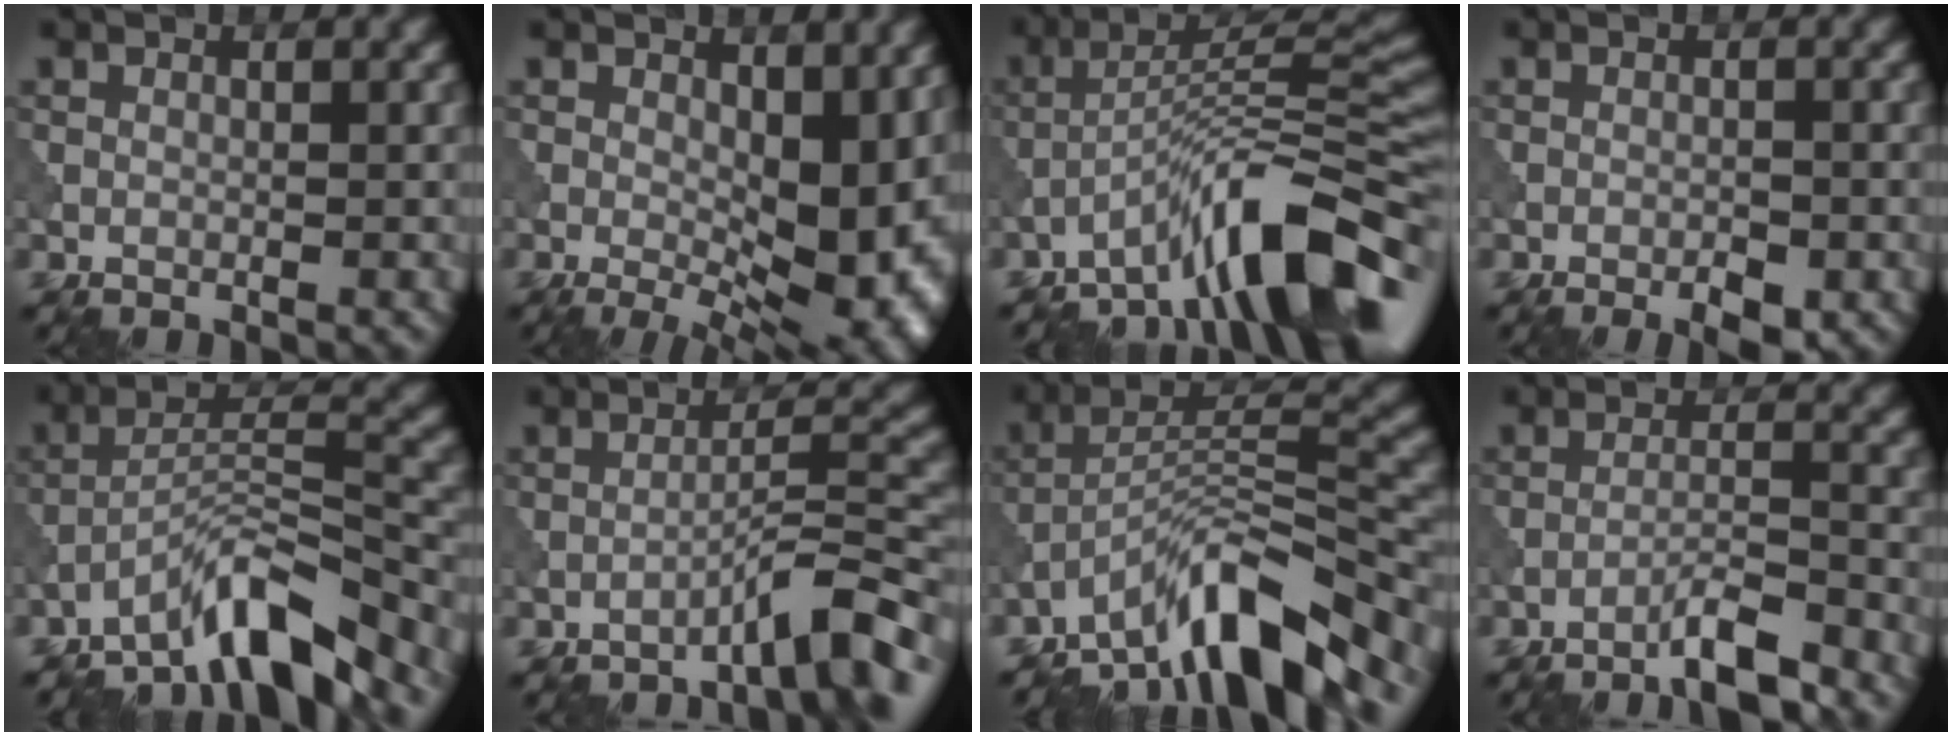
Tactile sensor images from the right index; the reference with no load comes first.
{"total": 11.1, "force": [-0.1, 5.8, 9.5], "torque": [-0.125, -0.010, 0.006]}
{"total": 10.0, "force": [-6.5, 1.7, 7.3], "torque": [-0.103, 0.020, -0.116]}
{"total": 2.2, "force": [-1.3, 0.7, 1.7], "torque": [-0.027, 0.000, -0.021]}
{"total": 7.9, "force": [-6.2, 1.6, 4.6], "torque": [-0.073, 0.013, -0.113]}
{"total": 5.3, "force": [-3.9, 0.6, 3.5], "torque": [-0.045, 0.022, -0.065]}
{"total": 10.0, "force": [-7.4, 2.3, 6.4], "torque": [-0.092, 0.014, -0.140]}
{"total": 3.9, "force": [-3.1, 0.3, 2.5], "torque": [-0.039, 0.011, -0.061]}